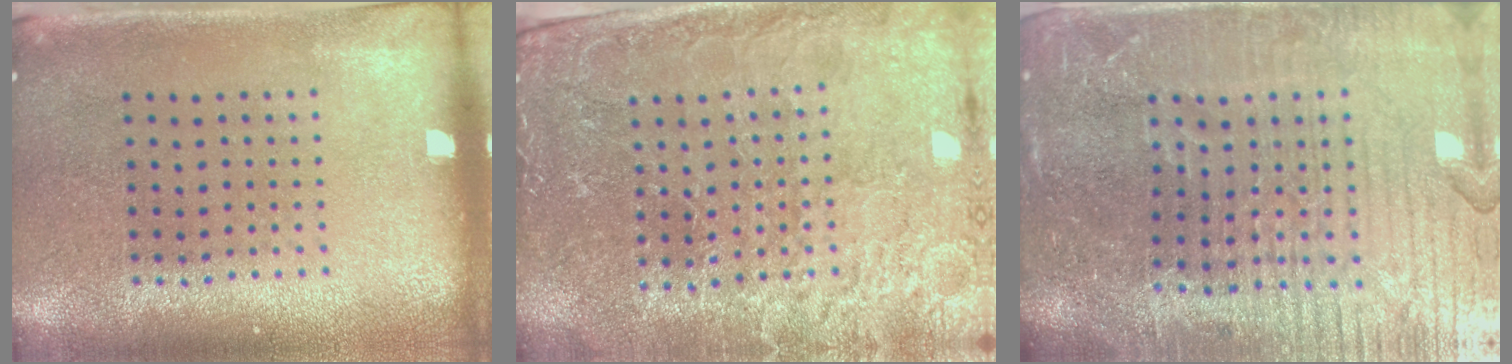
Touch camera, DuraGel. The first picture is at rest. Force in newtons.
{"total": 3.7, "press": 3.6, "slide": 1.0}
{"total": 6.2, "press": 5.5, "slide": 2.9}